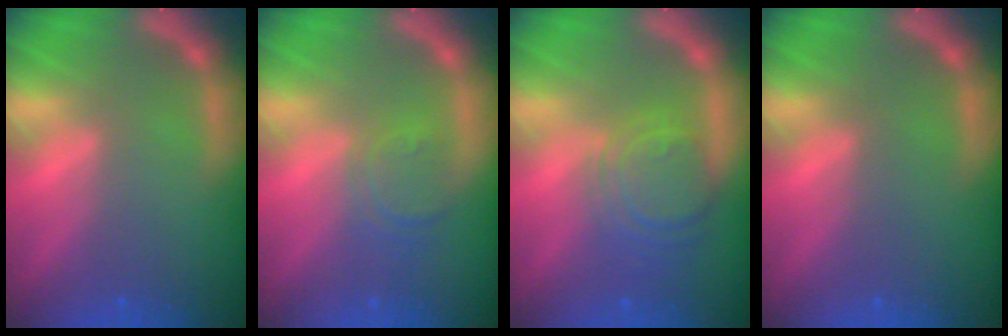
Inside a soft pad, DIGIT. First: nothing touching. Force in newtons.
{"total": 3.0}
{"total": 6.0}
{"total": 0.0}